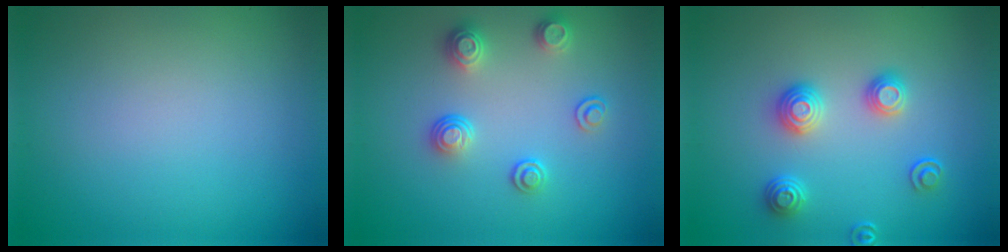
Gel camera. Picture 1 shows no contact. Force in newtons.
{"total": 2.7, "press": 2.5, "slide": 0.9}
{"total": 3.0, "press": 2.6, "slide": 1.3}